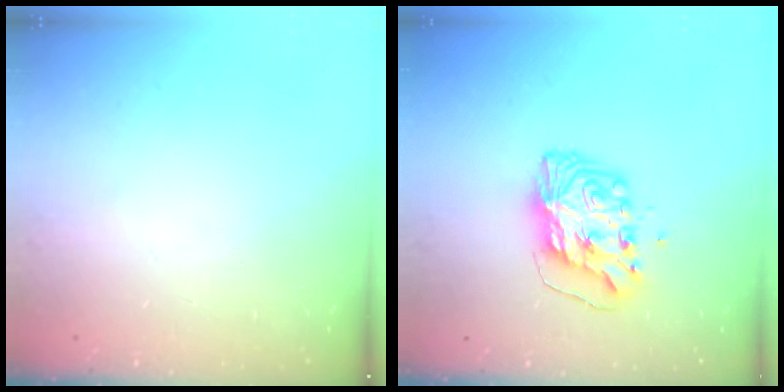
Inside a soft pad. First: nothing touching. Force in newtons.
{"total": 10.1, "press": 10.0, "slide": 1.0}